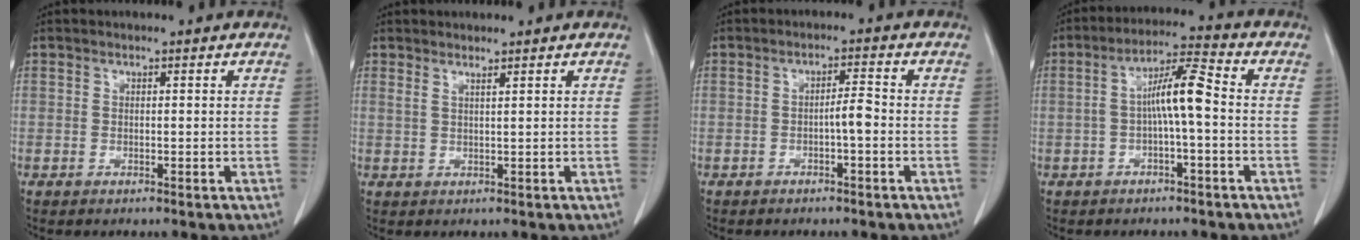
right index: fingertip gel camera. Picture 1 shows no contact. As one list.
[{"total": 1.2, "force": [1.0, -0.3, 0.6], "torque": [-0.016, -0.003, 0.023]}, {"total": 2.7, "force": [-0.8, 0.3, 2.5], "torque": [-0.038, 0.005, -0.014]}, {"total": 7.1, "force": [-0.5, 0.9, 7.1], "torque": [-0.129, 0.025, -0.011]}]